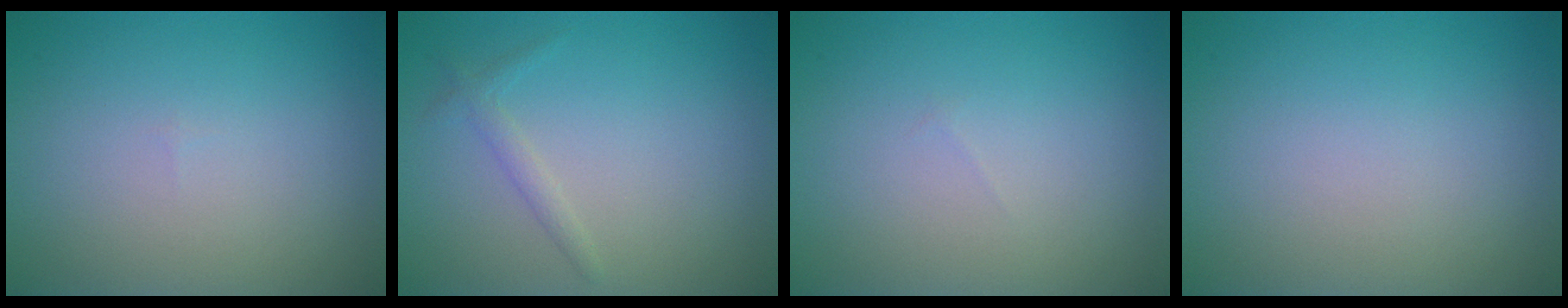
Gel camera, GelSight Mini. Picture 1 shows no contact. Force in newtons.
{"total": 1.1, "press": 1.1, "slide": 0.0}
{"total": 0.0}
{"total": 0.0}